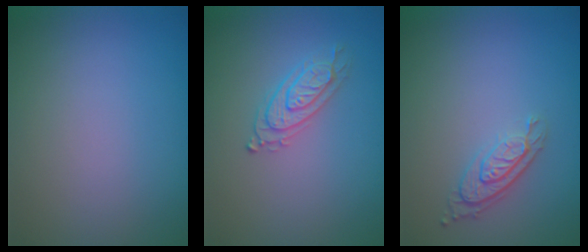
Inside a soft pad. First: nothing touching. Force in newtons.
{"total": 2.2, "press": 2.1, "slide": 0.4}
{"total": 2.9, "press": 2.2, "slide": 1.9}